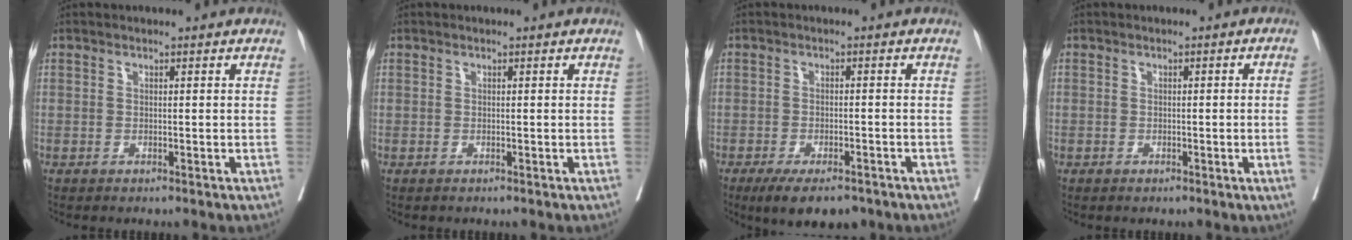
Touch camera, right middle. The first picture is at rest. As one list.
[{"total": 0.0}, {"total": 7.6, "force": [-5.5, 2.5, 4.6], "torque": [-0.063, -0.007, -0.084]}, {"total": 2.0, "force": [-0.2, -0.5, 1.9], "torque": [-0.023, 0.002, -0.004]}]